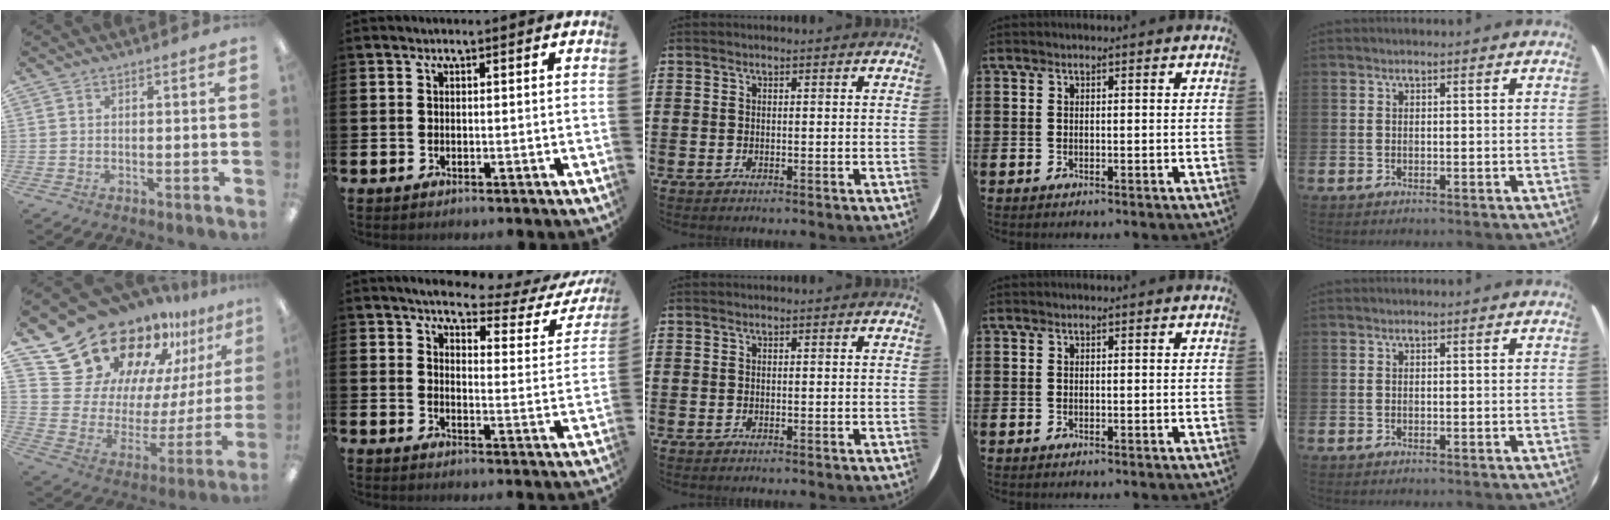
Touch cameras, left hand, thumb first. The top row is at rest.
{"thumb": {"total": 24.4, "force": [20.5, 11.4, 6.8], "torque": [-0.129, -0.153, 0.385]}, "index": {"total": 4.4, "force": [3.9, 1.1, 1.8], "torque": [-0.040, -0.029, 0.058]}}